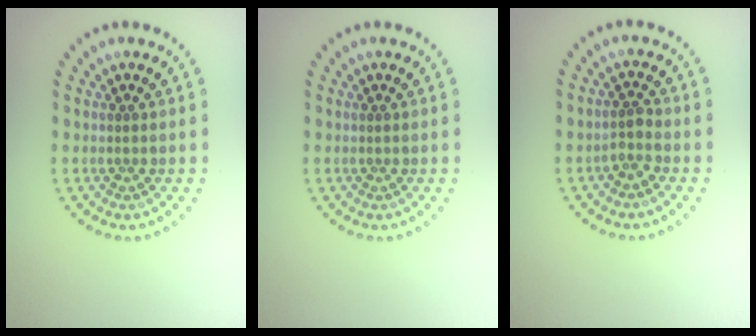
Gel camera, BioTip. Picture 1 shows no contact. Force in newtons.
{"total": 0.0}
{"total": 1.4, "press": 1.1, "slide": 0.8}